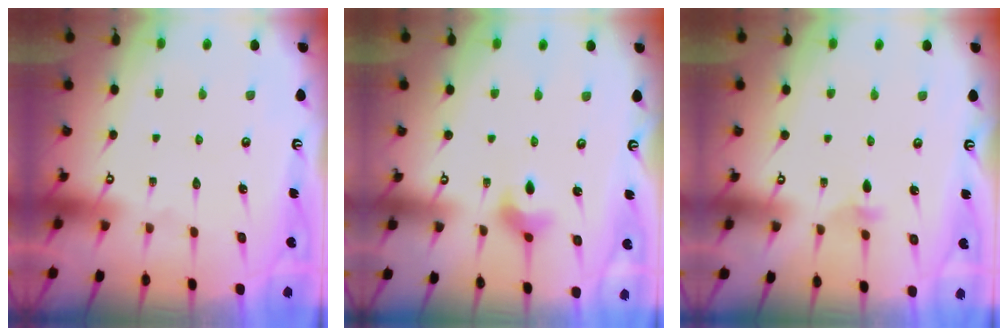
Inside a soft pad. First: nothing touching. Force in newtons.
{"total": 4.6, "press": 4.6, "slide": 0.7}
{"total": 3.3, "press": 3.2, "slide": 0.7}